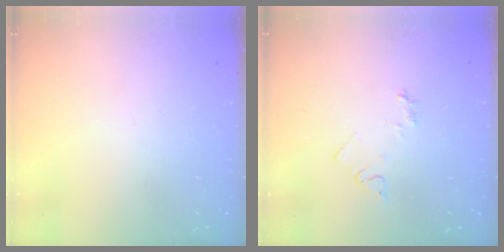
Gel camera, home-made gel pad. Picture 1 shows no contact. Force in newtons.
{"total": 3.9, "press": 3.8, "slide": 0.4}